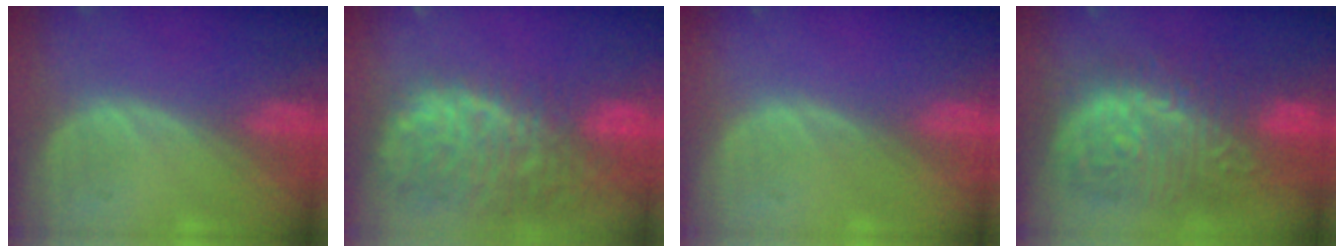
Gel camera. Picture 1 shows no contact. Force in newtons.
{"total": 13.8, "press": 11.3, "slide": 7.9}
{"total": 0.0}
{"total": 13.0, "press": 12.9, "slide": 1.5}